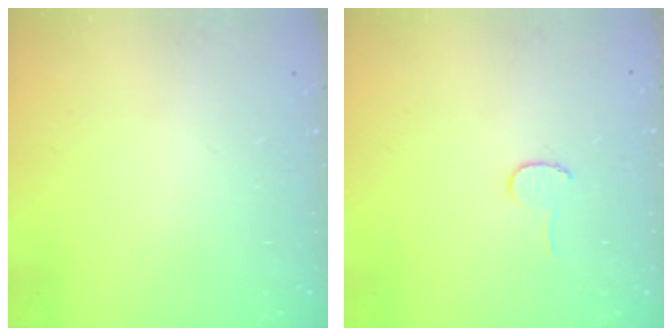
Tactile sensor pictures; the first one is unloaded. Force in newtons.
{"total": 3.7, "press": 3.7, "slide": 0.4}